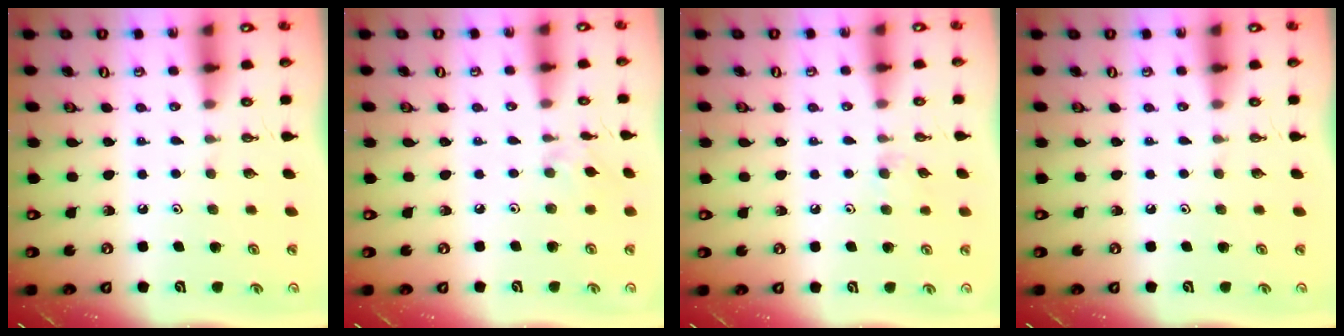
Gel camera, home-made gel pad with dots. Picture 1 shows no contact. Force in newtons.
{"total": 1.8, "press": 1.7, "slide": 0.5}
{"total": 4.5, "press": 4.4, "slide": 0.6}
{"total": 0.0}